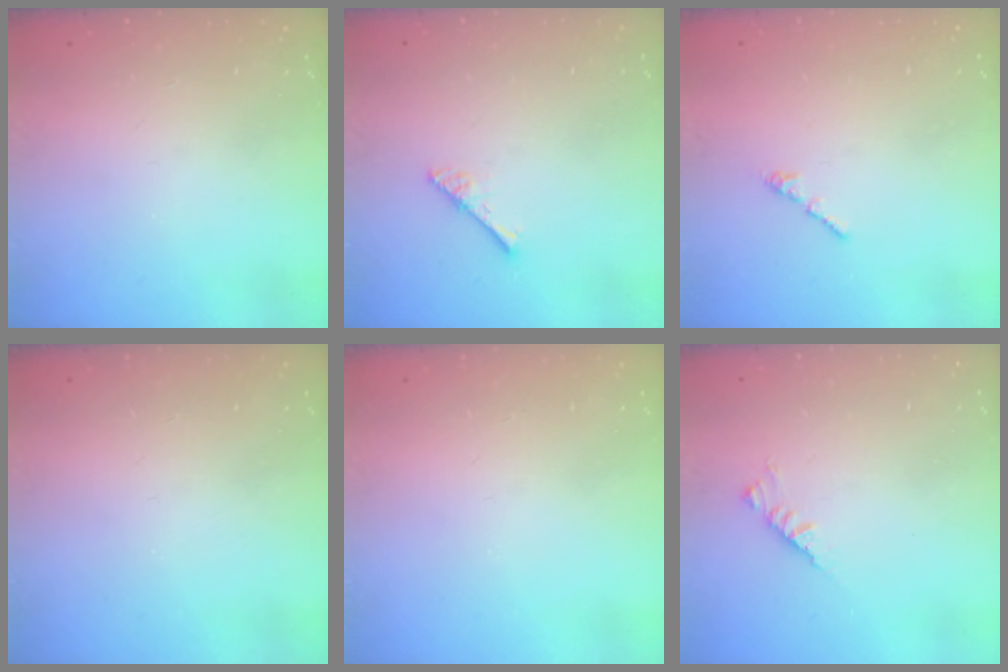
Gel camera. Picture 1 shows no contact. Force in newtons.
{"total": 2.9, "press": 2.9, "slide": 0.2}
{"total": 0.7, "press": 0.6, "slide": 0.4}
{"total": 0.0}
{"total": 0.0}
{"total": 2.9, "press": 2.8, "slide": 0.7}